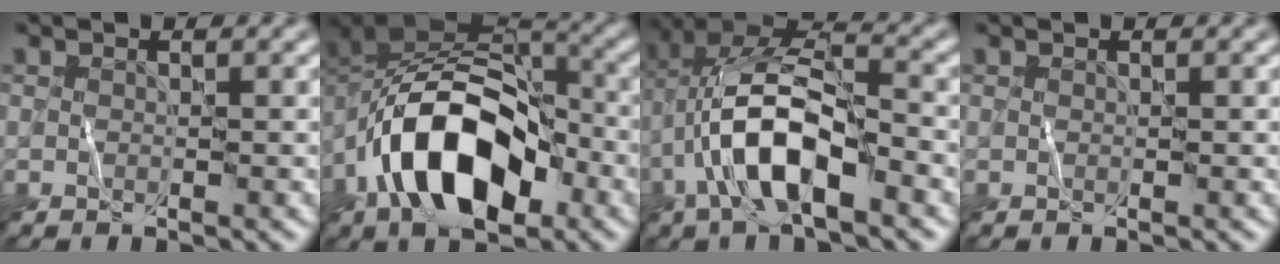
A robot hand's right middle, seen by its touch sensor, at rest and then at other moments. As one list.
[{"total": 12.2, "force": [-4.6, 6.8, 9.1], "torque": [-0.159, 0.009, -0.093]}, {"total": 9.0, "force": [-3.0, 3.8, 7.6], "torque": [-0.154, 0.012, -0.060]}, {"total": 0.0}]